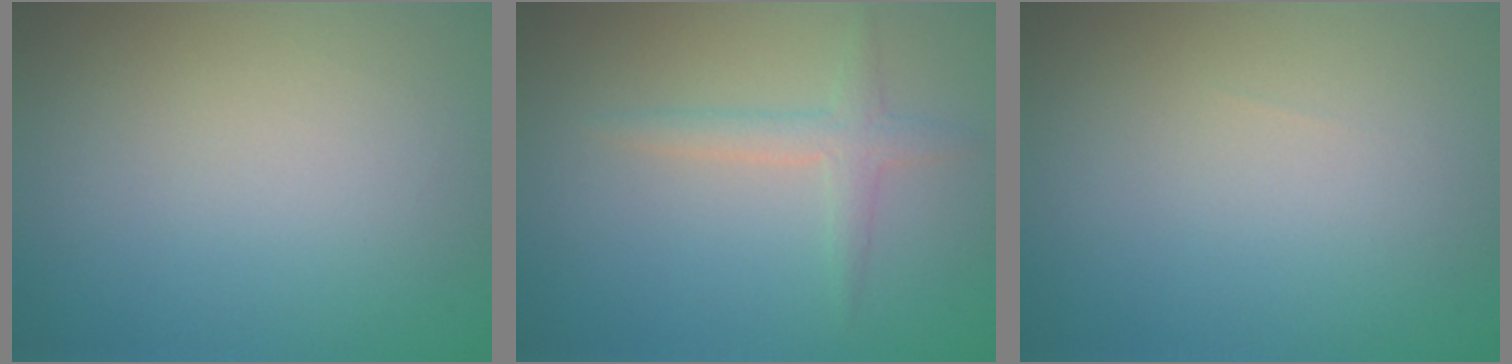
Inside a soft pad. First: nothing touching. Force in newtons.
{"total": 2.0, "press": 2.0, "slide": 0.1}
{"total": 0.0}